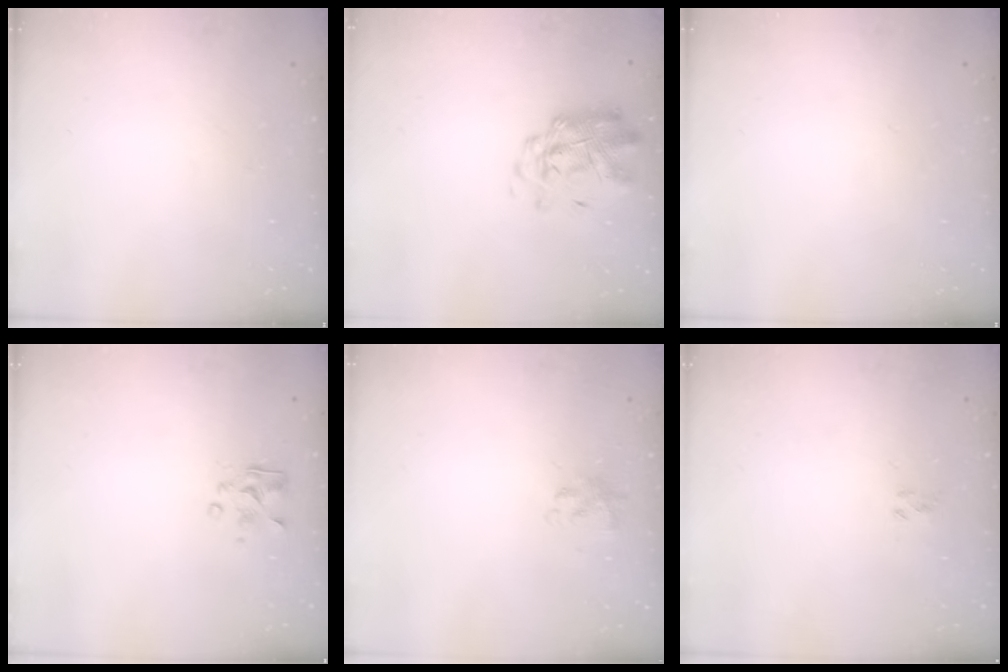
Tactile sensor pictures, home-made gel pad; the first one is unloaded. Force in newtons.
{"total": 2.9, "press": 2.8, "slide": 0.7}
{"total": 0.0}
{"total": 2.5, "press": 2.5, "slide": 0.2}
{"total": 1.2, "press": 1.0, "slide": 0.6}
{"total": 1.9, "press": 1.7, "slide": 0.7}